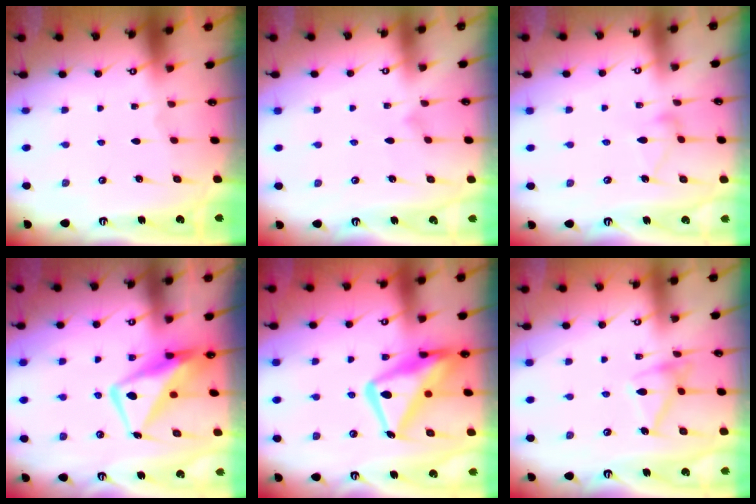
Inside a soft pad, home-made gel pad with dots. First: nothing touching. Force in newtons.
{"total": 6.9, "press": 6.9, "slide": 0.4}
{"total": 8.7, "press": 8.7, "slide": 0.5}
{"total": 12.6, "press": 12.5, "slide": 1.2}
{"total": 18.2, "press": 18.1, "slide": 1.8}
{"total": 13.9, "press": 13.9, "slide": 0.5}